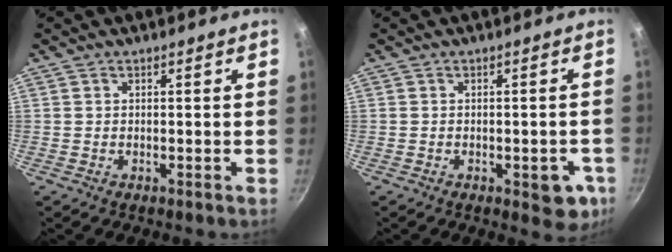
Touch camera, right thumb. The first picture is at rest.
{"total": 6.4, "force": [-2.2, 3.1, 5.2], "torque": [-0.034, 0.008, -0.024]}